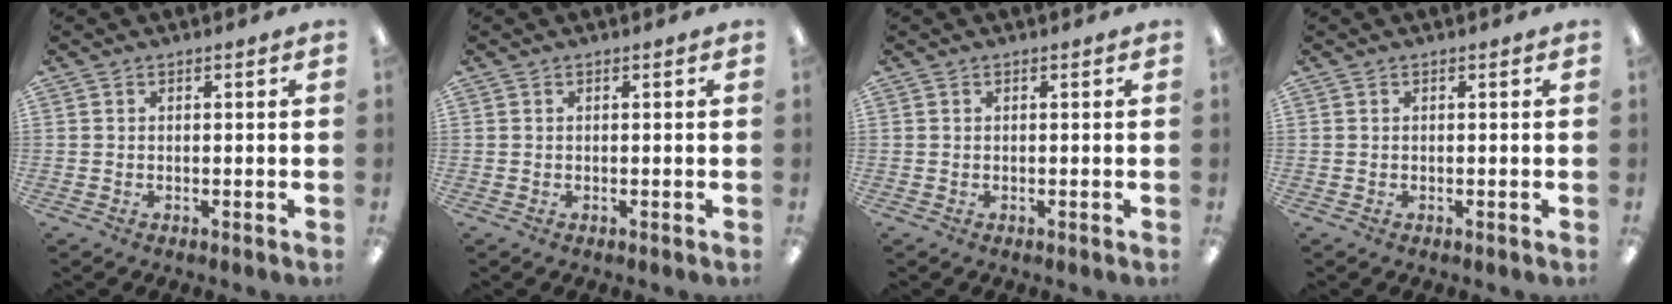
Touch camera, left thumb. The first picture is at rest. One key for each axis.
{"total": 0.0}
{"total": 0.0}
{"total": 0.0}